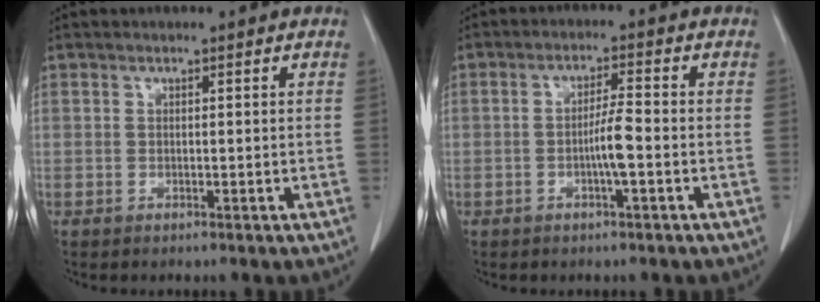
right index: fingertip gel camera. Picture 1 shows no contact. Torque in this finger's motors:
{"motor_torque": [1.12, 0.10, 0.52, 0.10]}